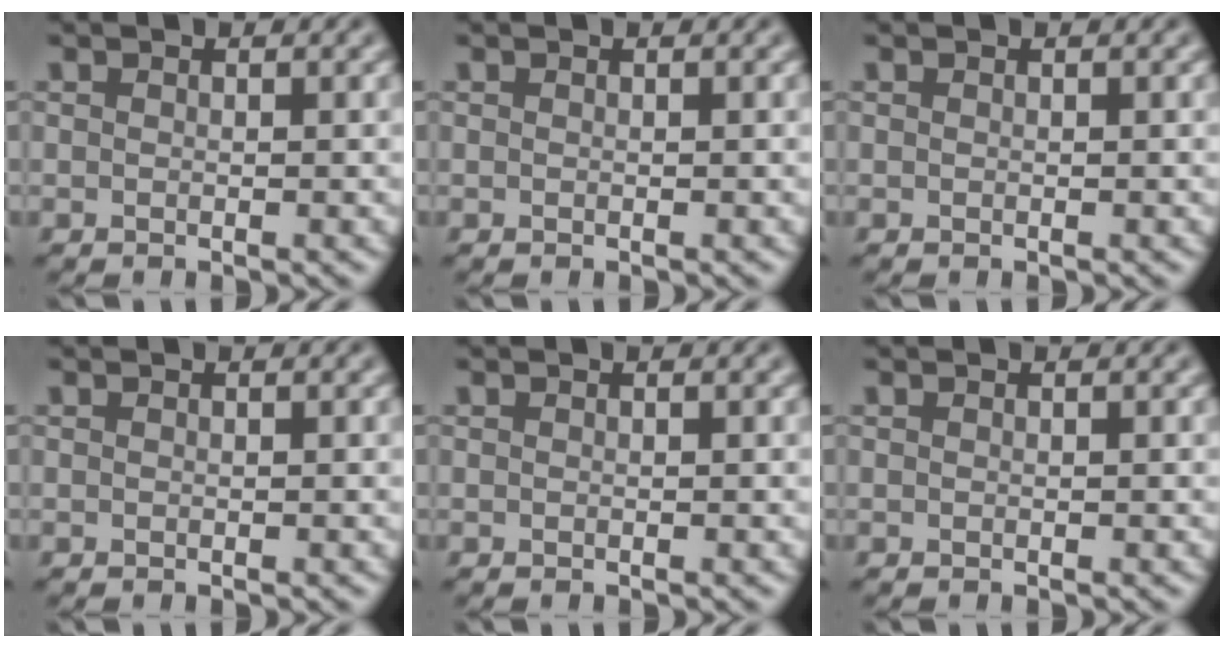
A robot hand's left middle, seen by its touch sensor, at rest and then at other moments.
{"total": 0.0}
{"total": 0.0}
{"total": 0.0}
{"total": 0.0}
{"total": 0.0}